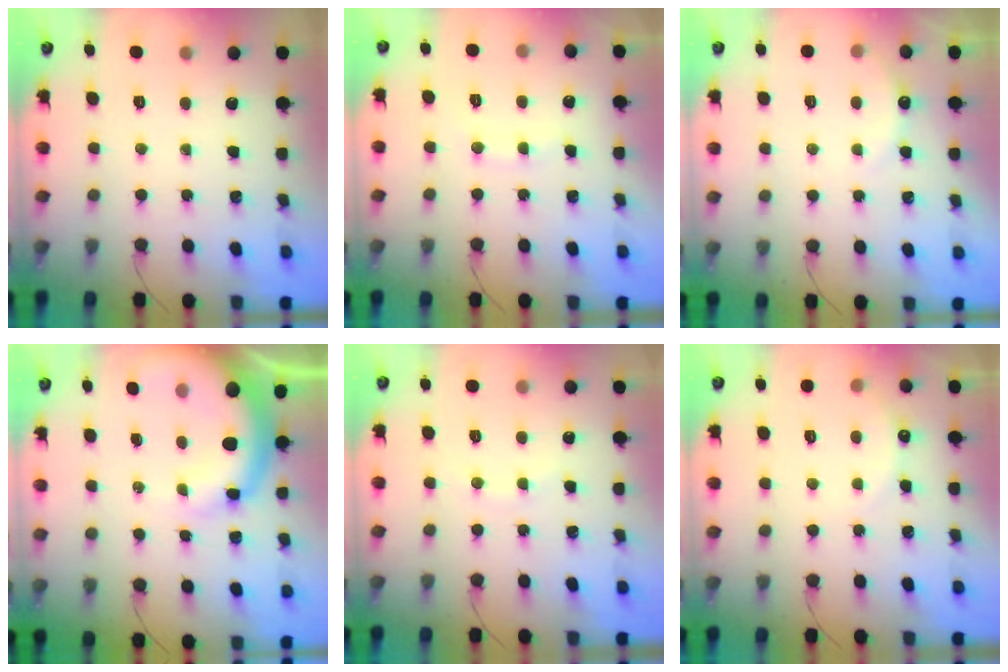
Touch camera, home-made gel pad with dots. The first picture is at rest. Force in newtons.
{"total": 7.5, "press": 7.4, "slide": 1.5}
{"total": 3.5, "press": 3.4, "slide": 1.0}
{"total": 11.7, "press": 11.5, "slide": 2.3}
{"total": 2.6, "press": 2.5, "slide": 0.8}
{"total": 6.2, "press": 6.1, "slide": 1.3}